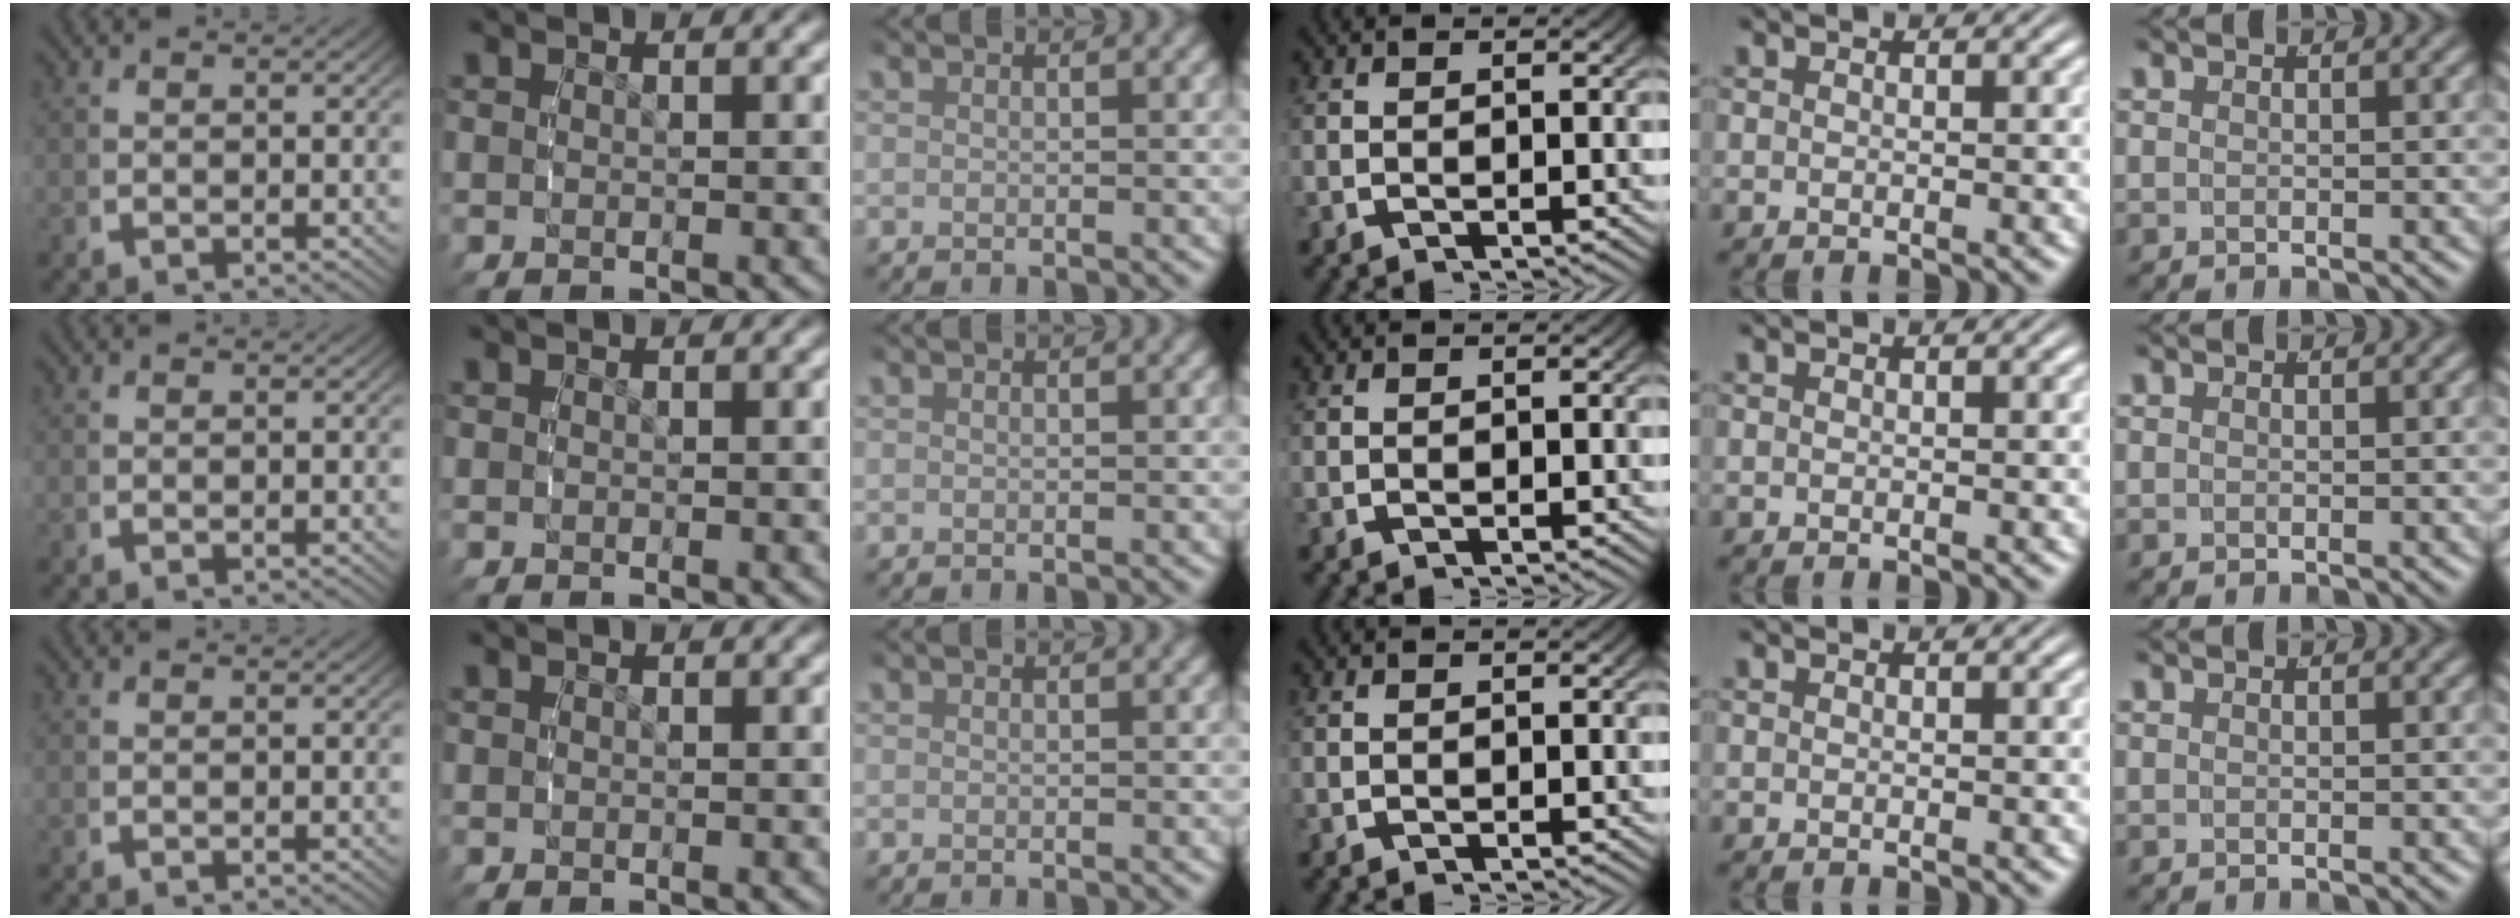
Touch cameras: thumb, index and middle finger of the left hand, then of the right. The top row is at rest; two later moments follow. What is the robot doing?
{"motion": "reach", "object": "napkin"}